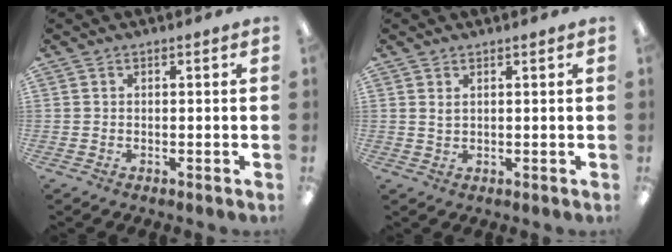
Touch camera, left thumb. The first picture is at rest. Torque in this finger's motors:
{"motor_torque": [-0.41, -0.19, -0.33, 0.30, 0.07]}